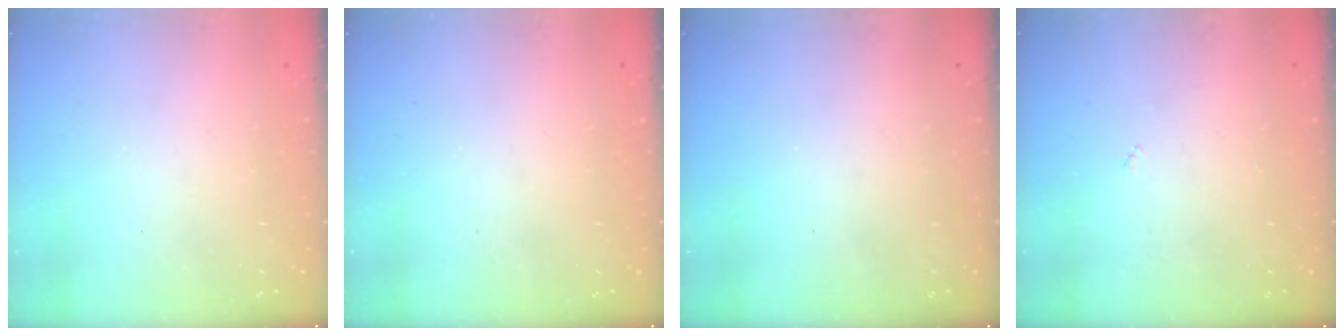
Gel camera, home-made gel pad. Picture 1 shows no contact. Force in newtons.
{"total": 0.0}
{"total": 0.0}
{"total": 2.7, "press": 2.7, "slide": 0.4}